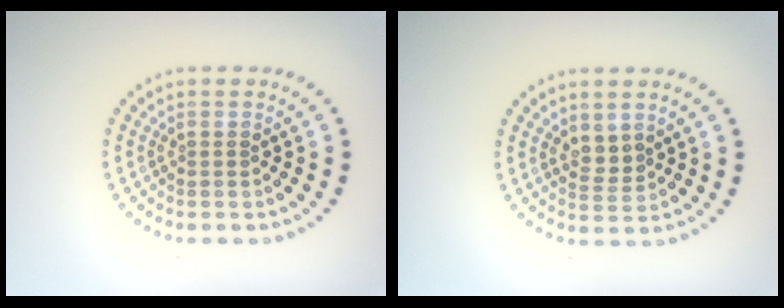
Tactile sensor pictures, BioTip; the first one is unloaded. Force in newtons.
{"total": 1.7, "press": 1.3, "slide": 1.0}